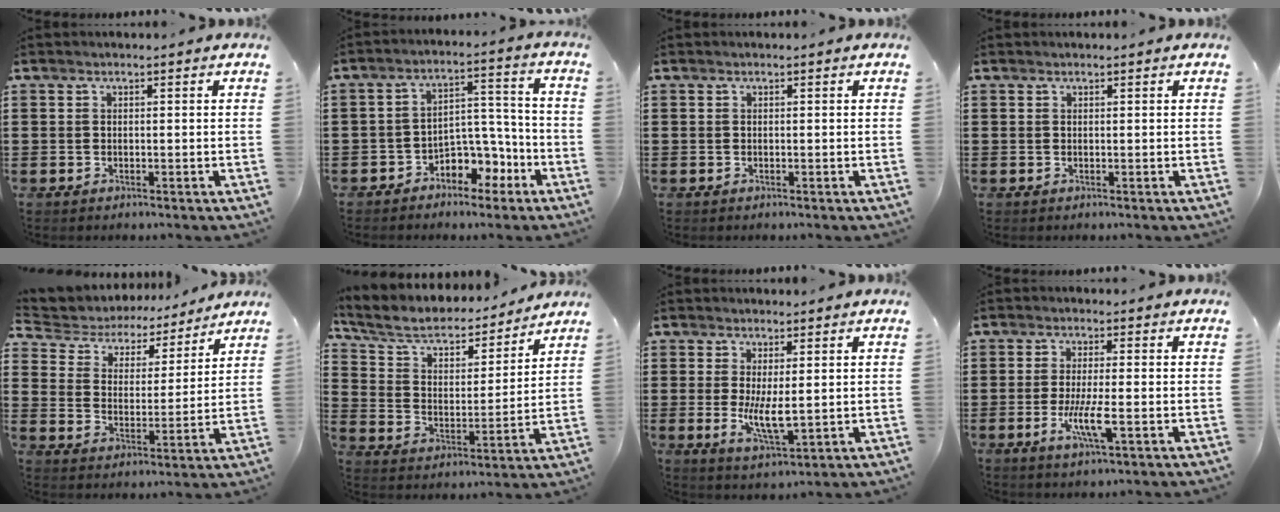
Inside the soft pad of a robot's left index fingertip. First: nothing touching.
{"total": 6.2, "force": [-3.8, 4.0, 2.6], "torque": [-0.049, 0.021, -0.071]}
{"total": 0.0}
{"total": 0.0}
{"total": 4.8, "force": [4.6, 1.3, 0.7], "torque": [-0.042, -0.035, 0.072]}
{"total": 5.8, "force": [4.7, 2.3, 2.6], "torque": [-0.074, -0.030, 0.074]}
{"total": 5.9, "force": [0.3, 2.0, 5.5], "torque": [-0.100, -0.006, 0.005]}
{"total": 5.6, "force": [-1.7, 0.7, 5.3], "torque": [-0.108, -0.013, -0.034]}